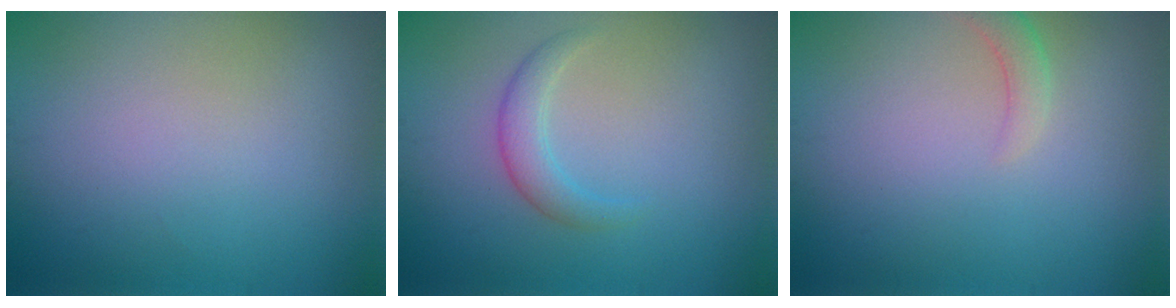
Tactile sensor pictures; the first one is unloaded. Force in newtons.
{"total": 2.1, "press": 2.1, "slide": 0.1}
{"total": 1.6, "press": 1.6, "slide": 0.3}